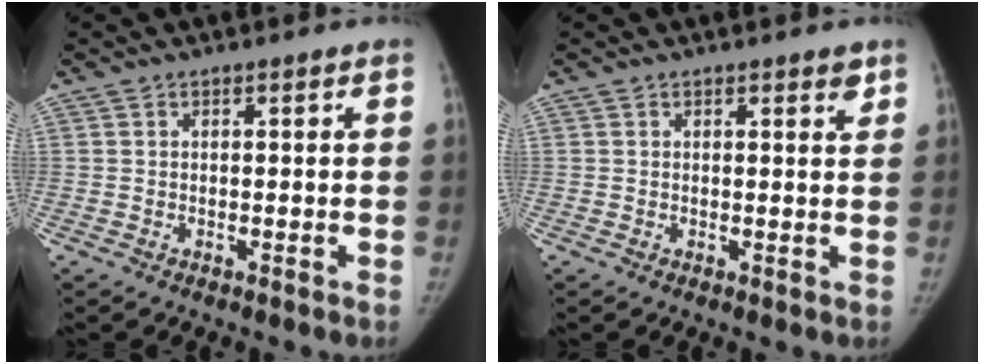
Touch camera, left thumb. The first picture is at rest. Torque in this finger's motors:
{"motor_torque": [0.20, -0.32, 0.44, -0.05, 0.08]}